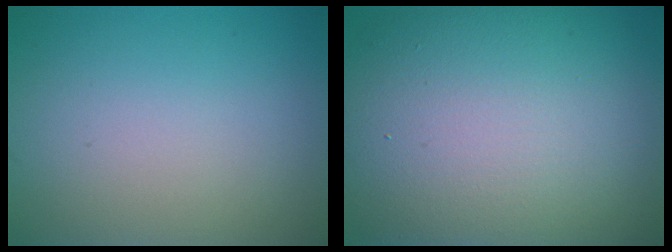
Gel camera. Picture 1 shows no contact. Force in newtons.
{"total": 16.6, "press": 16.6, "slide": 0.4}